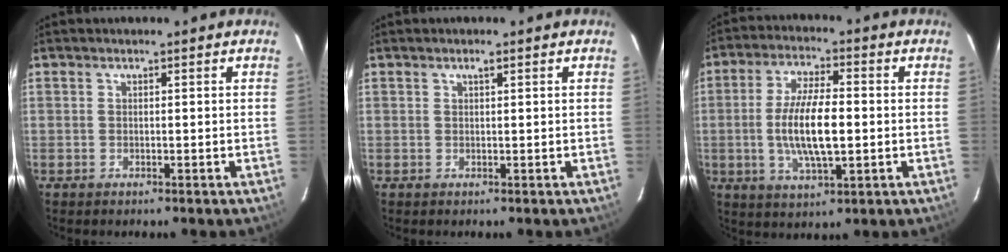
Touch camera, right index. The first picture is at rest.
{"total": 0.7, "force": [0.4, 0.1, 0.5], "torque": [-0.009, 0.004, 0.007]}
{"total": 11.1, "force": [-1.0, 3.6, 10.4], "torque": [-0.204, -0.003, -0.017]}